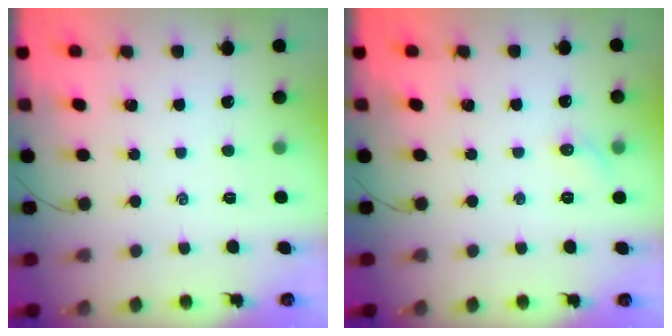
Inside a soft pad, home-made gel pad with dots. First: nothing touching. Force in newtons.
{"total": 5.1, "press": 4.9, "slide": 1.5}